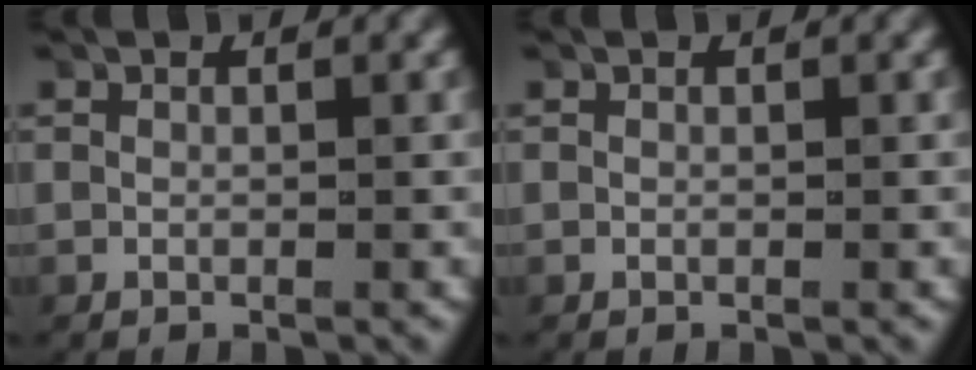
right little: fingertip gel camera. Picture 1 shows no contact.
{"total": 0.0}